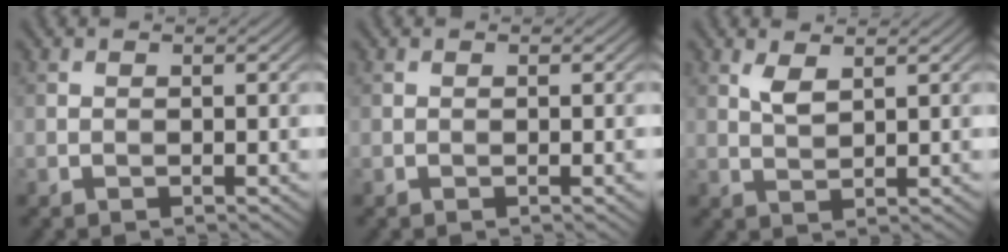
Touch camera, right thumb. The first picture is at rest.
{"total": 0.5, "force": [0.0, 0.2, 0.5], "torque": [-0.006, -0.002, 0.001]}
{"total": 2.4, "force": [1.4, 0.8, 1.7], "torque": [-0.043, -0.001, 0.032]}